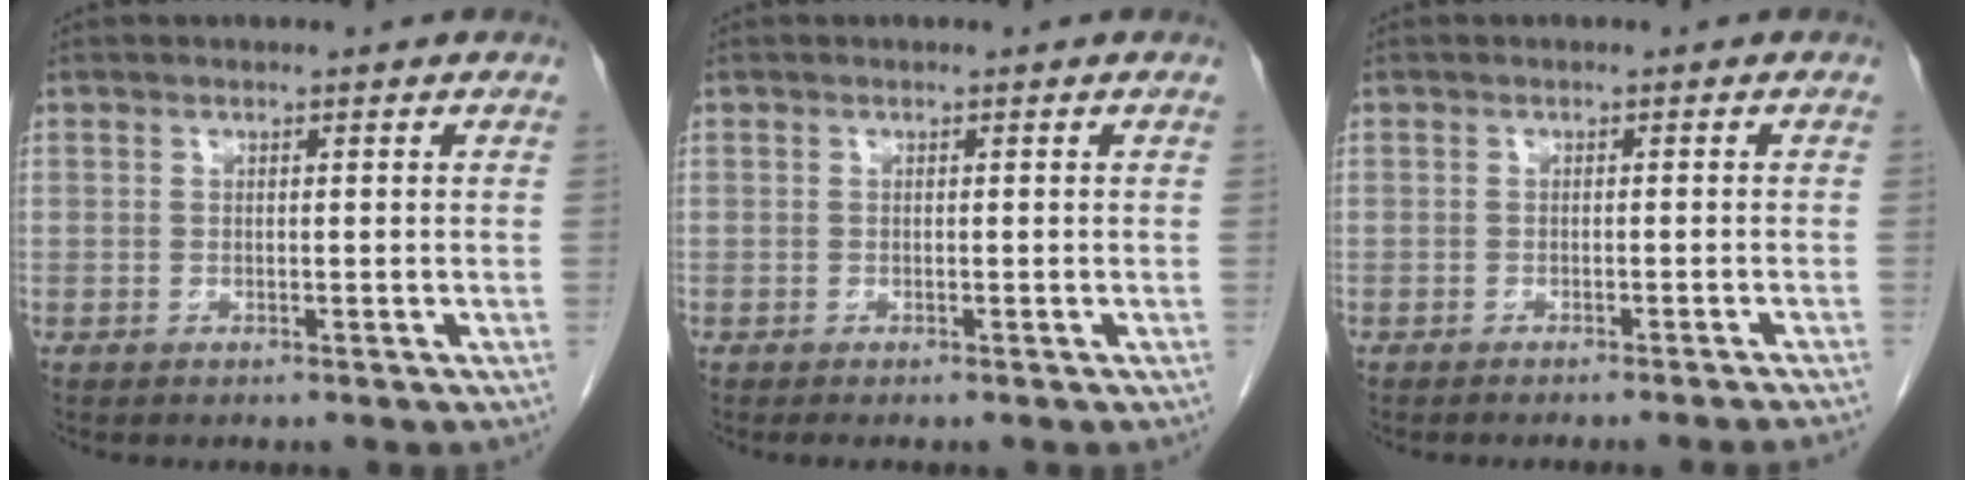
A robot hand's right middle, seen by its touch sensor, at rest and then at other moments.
{"total": 1.0, "force": [-0.8, 0.0, 0.5], "torque": [-0.011, -0.006, -0.011]}
{"total": 6.7, "force": [-6.1, -1.3, 2.4], "torque": [-0.009, -0.017, -0.074]}